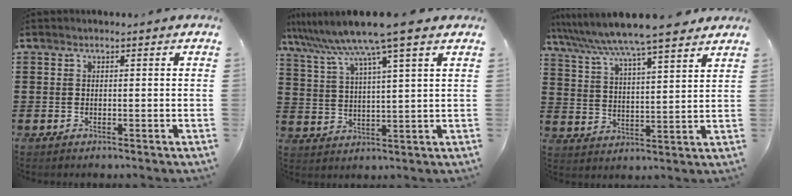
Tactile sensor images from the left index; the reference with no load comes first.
{"total": 8.8, "force": [6.8, -0.8, 5.4], "torque": [-0.128, -0.036, 0.111]}
{"total": 7.0, "force": [6.3, -0.4, 3.1], "torque": [-0.086, -0.035, 0.103]}